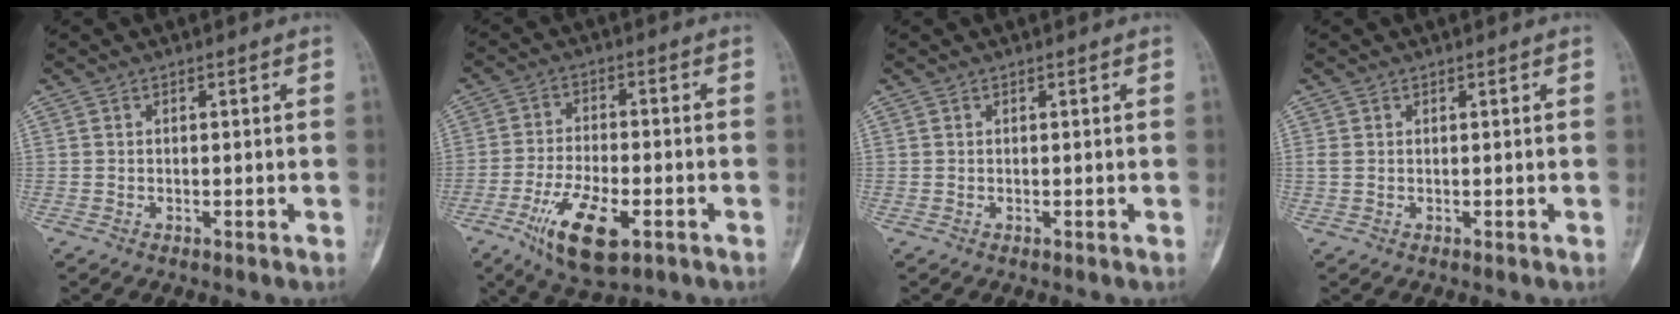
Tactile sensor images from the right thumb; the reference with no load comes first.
{"total": 12.2, "force": [-5.6, 4.9, 9.7], "torque": [-0.177, 0.008, -0.092]}
{"total": 0.0}
{"total": 1.1, "force": [0.2, 0.7, 0.7], "torque": [-0.024, 0.005, 0.009]}